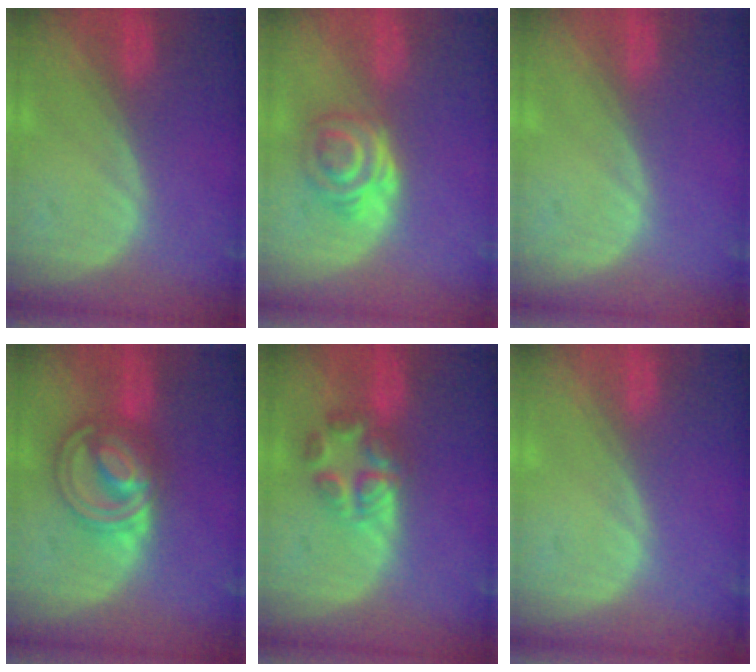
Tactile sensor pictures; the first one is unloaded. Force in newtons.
{"total": 6.4, "press": 5.3, "slide": 3.6}
{"total": 0.0}
{"total": 7.8, "press": 7.7, "slide": 0.5}
{"total": 5.6, "press": 5.5, "slide": 1.1}
{"total": 0.0}